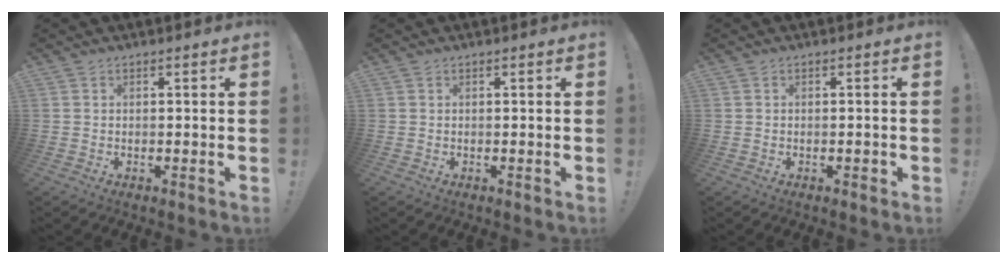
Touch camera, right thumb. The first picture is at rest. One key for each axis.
{"total": 0.0}
{"total": 1.0, "fx": -0.5, "fy": 0.4, "fz": 0.8, "tx": -0.002, "ty": -0.001, "tz": -0.009}